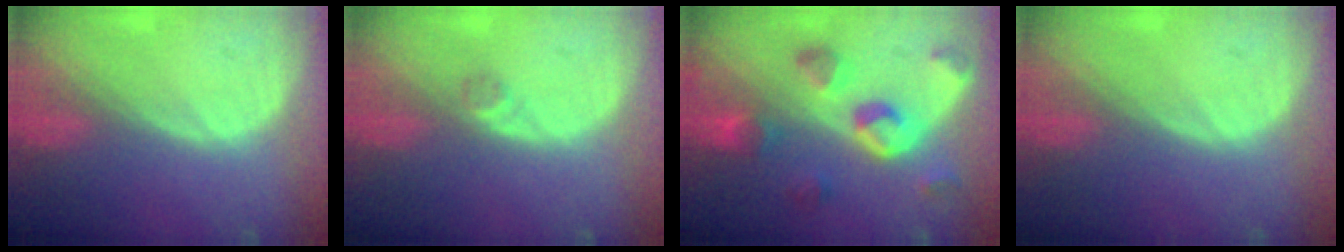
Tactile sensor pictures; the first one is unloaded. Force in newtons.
{"total": 1.3, "press": 1.1, "slide": 0.7}
{"total": 8.0, "press": 7.9, "slide": 1.3}
{"total": 0.6, "press": 0.1, "slide": 0.6}